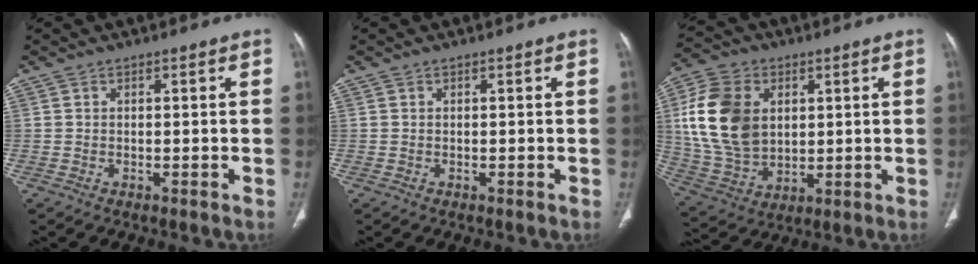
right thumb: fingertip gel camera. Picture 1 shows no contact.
{"total": 0.0}
{"total": 17.4, "force": [3.5, 12.4, 11.7], "torque": [-0.212, -0.006, 0.075]}